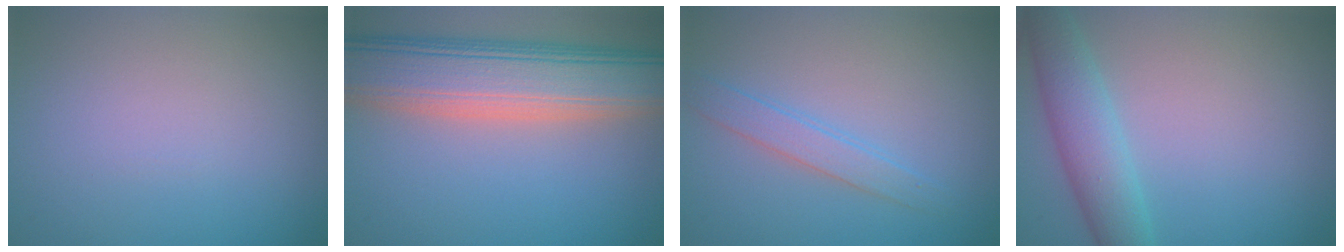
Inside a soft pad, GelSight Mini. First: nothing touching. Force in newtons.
{"total": 10.0, "press": 10.0, "slide": 1.0}
{"total": 2.0, "press": 2.0, "slide": 0.0}
{"total": 4.2, "press": 4.2, "slide": 0.2}